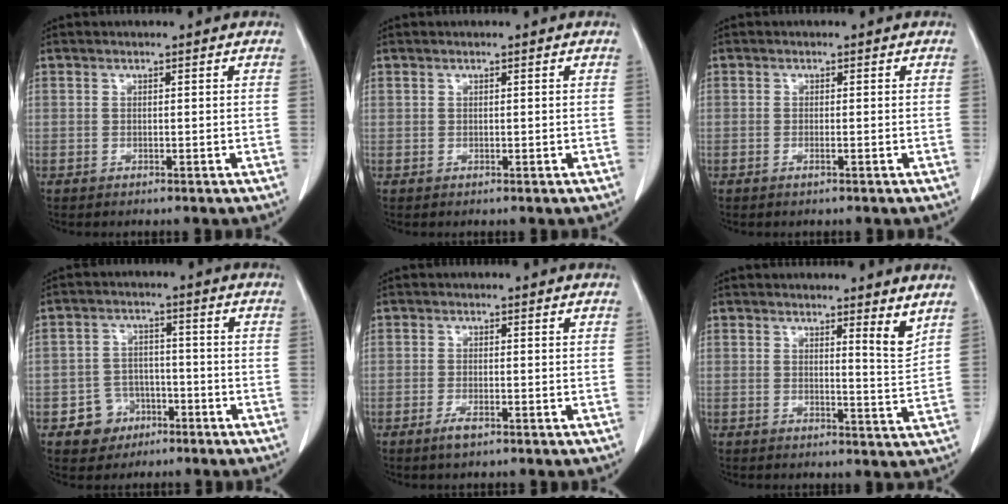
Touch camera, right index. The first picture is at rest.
{"total": 0.0}
{"total": 0.6, "force": [-0.3, -0.1, 0.5], "torque": [-0.010, -0.001, -0.004]}
{"total": 5.7, "force": [-2.9, 4.7, 1.0], "torque": [-0.012, 0.014, -0.041]}
{"total": 2.1, "force": [-1.3, 0.4, 1.5], "torque": [-0.030, -0.002, -0.023]}
{"total": 3.4, "force": [2.5, 0.0, 2.3], "torque": [-0.034, -0.024, 0.032]}